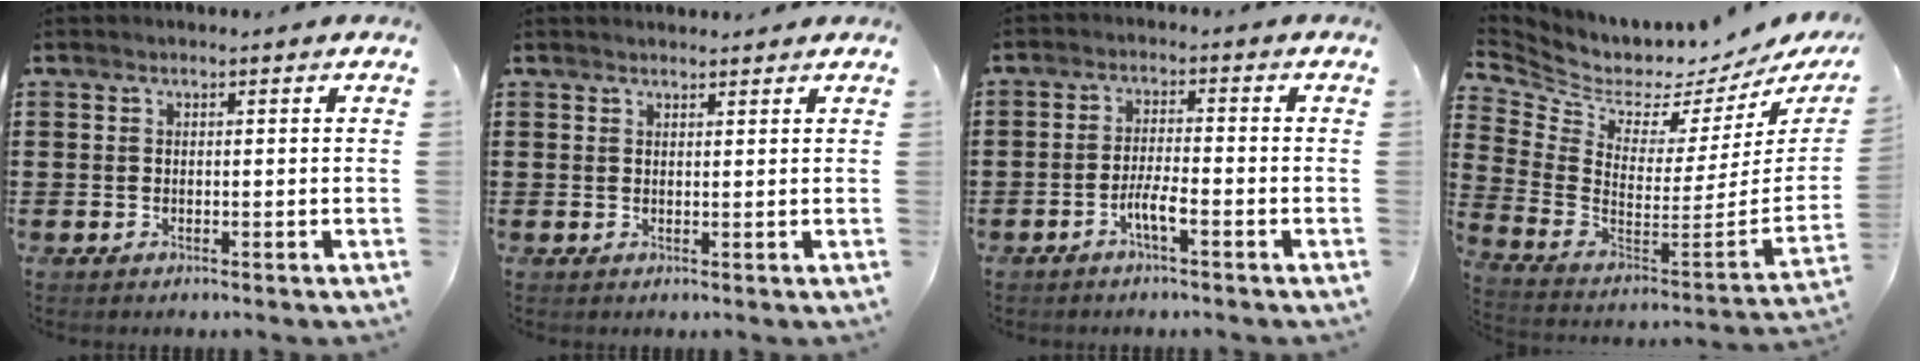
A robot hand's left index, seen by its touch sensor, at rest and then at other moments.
{"total": 1.1, "force": [1.1, 0.1, 0.1], "torque": [-0.003, 0.000, 0.023]}
{"total": 3.7, "force": [-1.9, 0.6, 3.1], "torque": [-0.060, 0.001, -0.036]}
{"total": 2.6, "force": [2.0, 1.6, 0.8], "torque": [-0.043, -0.047, 0.026]}